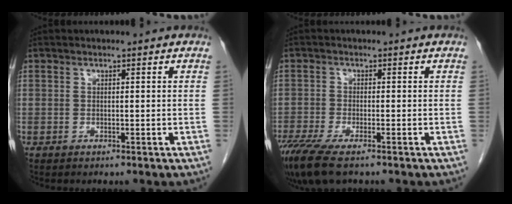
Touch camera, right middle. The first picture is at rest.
{"total": 7.4, "force": [-5.3, 1.4, 4.9], "torque": [-0.092, -0.020, -0.093]}